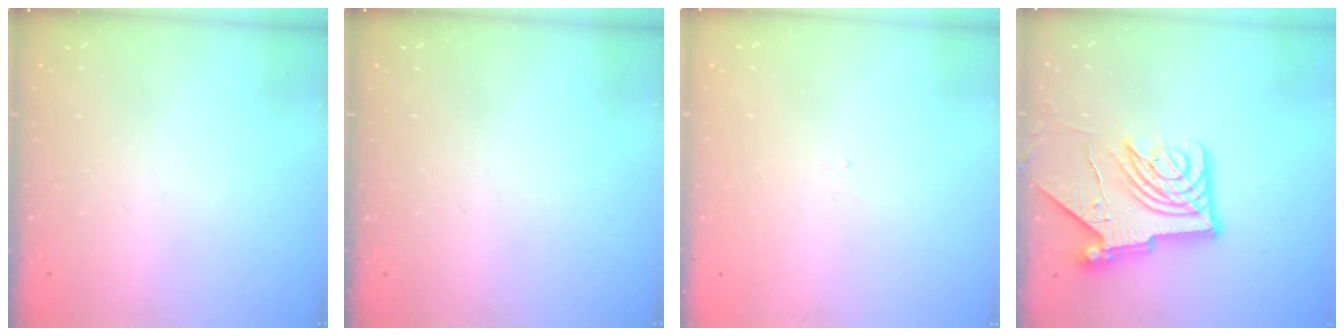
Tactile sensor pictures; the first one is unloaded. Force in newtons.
{"total": 0.0}
{"total": 1.3, "press": 1.2, "slide": 0.5}
{"total": 13.9, "press": 13.8, "slide": 1.6}